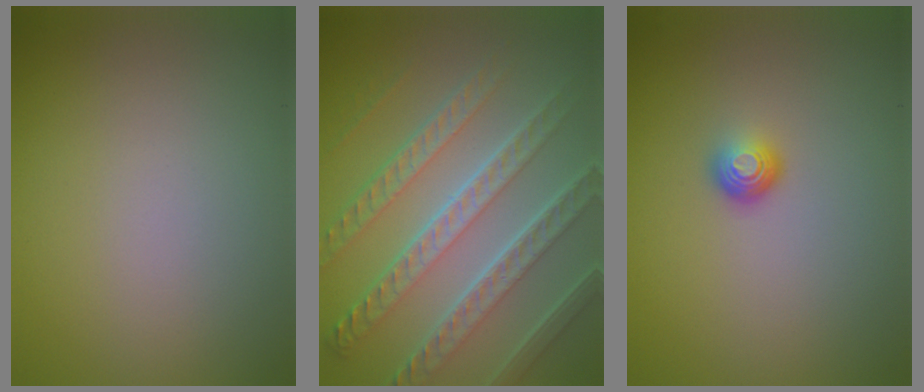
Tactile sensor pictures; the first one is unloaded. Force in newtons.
{"total": 8.4, "press": 6.1, "slide": 5.7}
{"total": 1.8, "press": 1.1, "slide": 1.4}